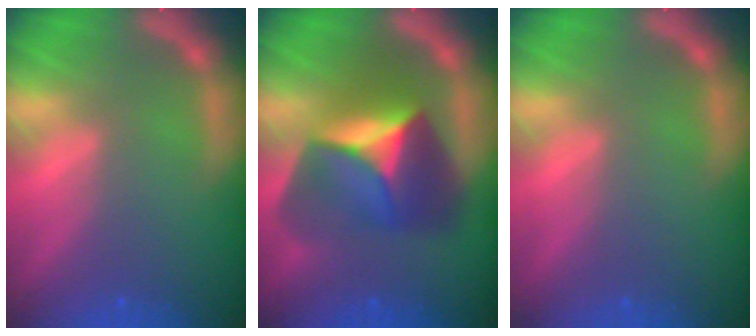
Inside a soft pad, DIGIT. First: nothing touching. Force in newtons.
{"total": 9.0}
{"total": 0.0}